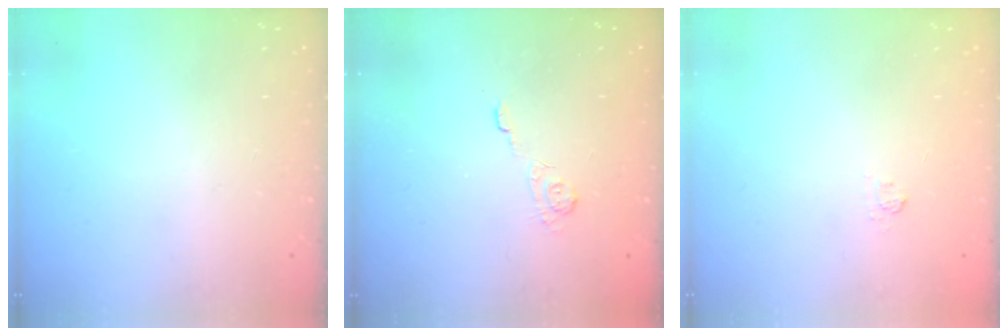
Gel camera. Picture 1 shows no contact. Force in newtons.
{"total": 3.0, "press": 2.6, "slide": 1.4}
{"total": 2.4, "press": 2.1, "slide": 1.3}